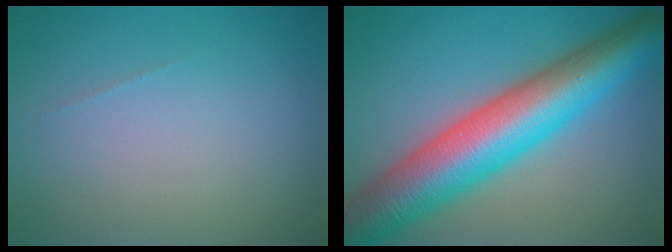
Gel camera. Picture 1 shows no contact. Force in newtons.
{"total": 11.6, "press": 11.6, "slide": 0.4}